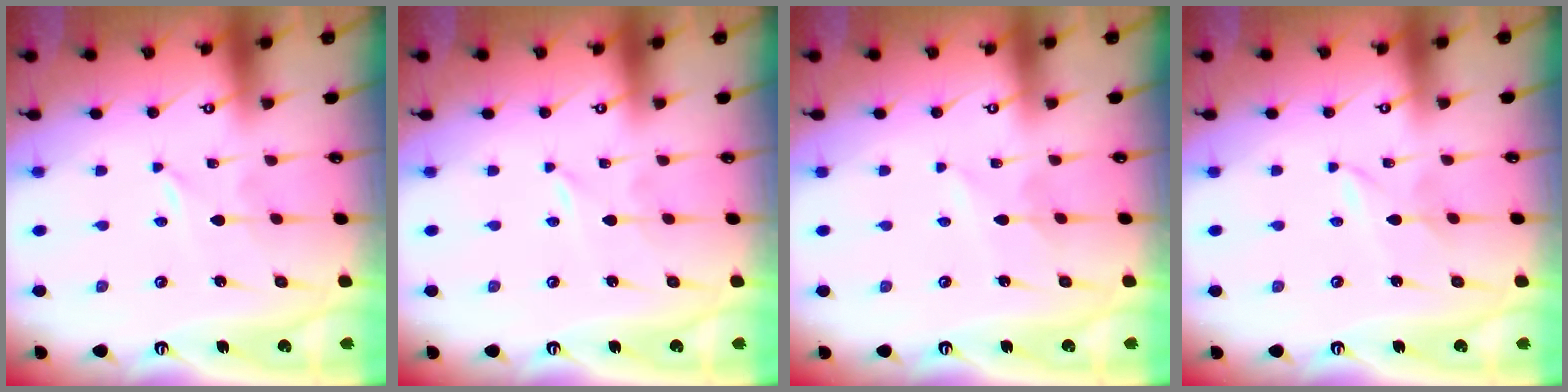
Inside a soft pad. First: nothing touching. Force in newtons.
{"total": 0.0}
{"total": 2.3, "press": 2.3, "slide": 0.2}
{"total": 1.6, "press": 1.6, "slide": 0.2}